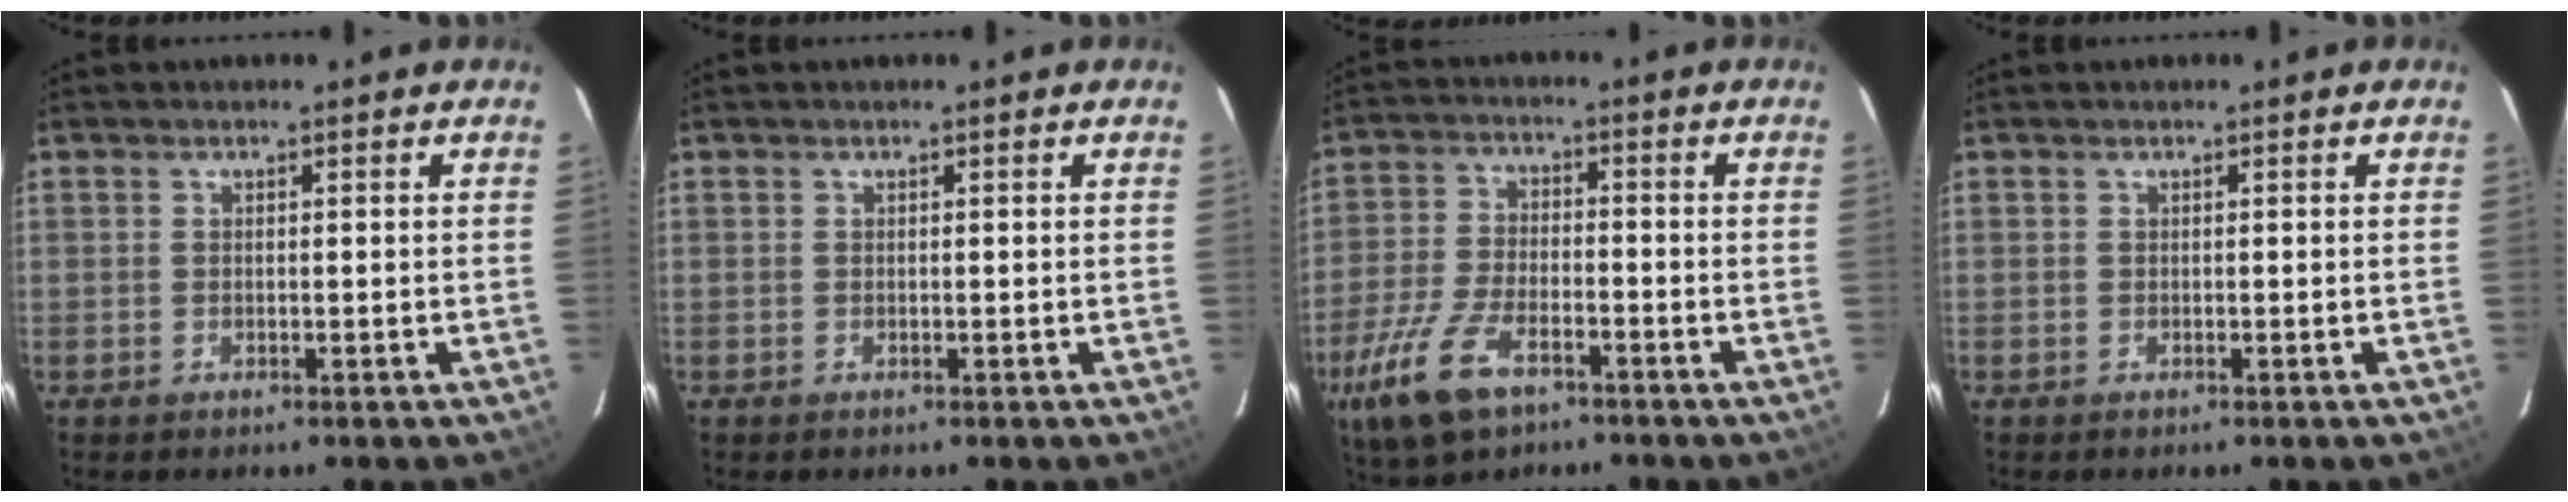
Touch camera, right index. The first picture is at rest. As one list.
[{"total": 0.0}, {"total": 13.6, "force": [-7.9, 6.3, 9.1], "torque": [-0.216, -0.024, -0.151]}, {"total": 0.0}]